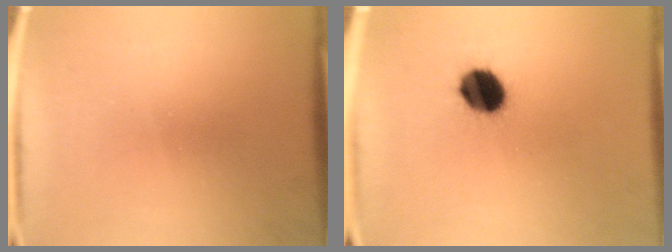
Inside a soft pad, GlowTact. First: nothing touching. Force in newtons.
{"total": 9.6}